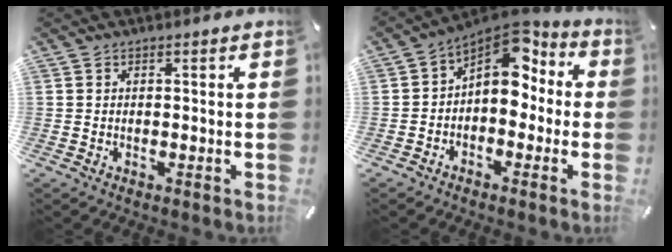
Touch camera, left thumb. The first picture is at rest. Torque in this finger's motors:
{"motor_torque": [1.85, 3.16, 1.03, -0.58, 0.39]}